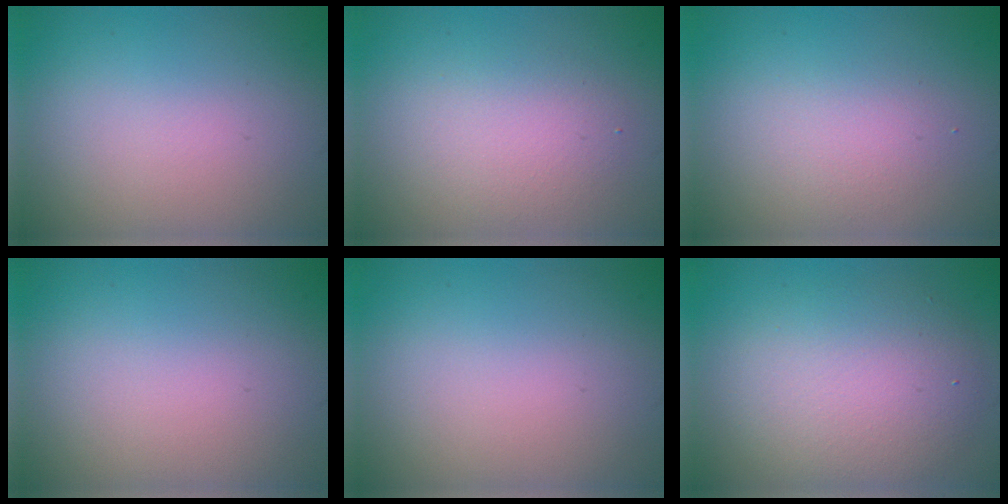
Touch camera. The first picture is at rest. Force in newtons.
{"total": 2.9, "press": 2.9, "slide": 0.3}
{"total": 1.9, "press": 1.9, "slide": 0.1}
{"total": 0.0}
{"total": 0.0}
{"total": 5.8, "press": 5.8, "slide": 0.2}